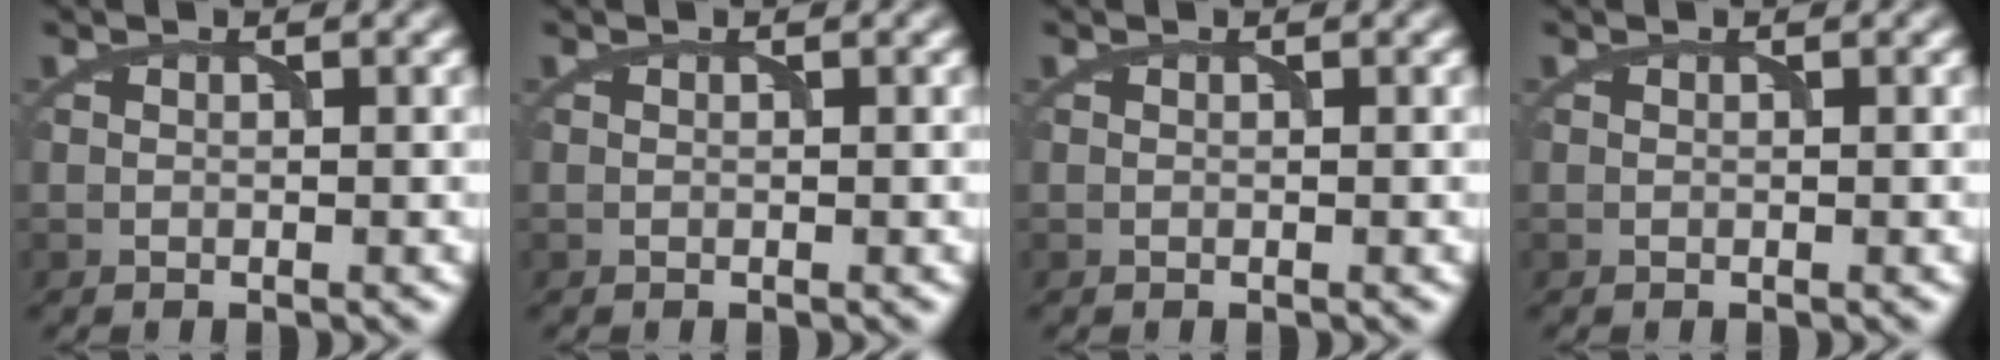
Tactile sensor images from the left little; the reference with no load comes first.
{"total": 0.0}
{"total": 0.0}
{"total": 0.0}